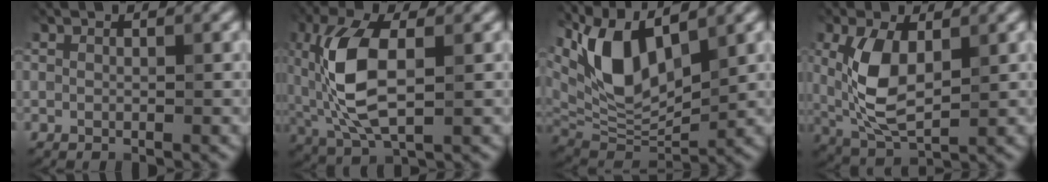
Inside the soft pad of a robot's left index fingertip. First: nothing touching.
{"total": 8.9, "force": [0.6, 4.2, 7.9], "torque": [-0.175, 0.002, 0.012]}
{"total": 9.6, "force": [4.2, 4.1, 7.5], "torque": [-0.154, -0.001, 0.079]}
{"total": 6.7, "force": [1.0, 3.3, 5.7], "torque": [-0.130, -0.003, 0.024]}